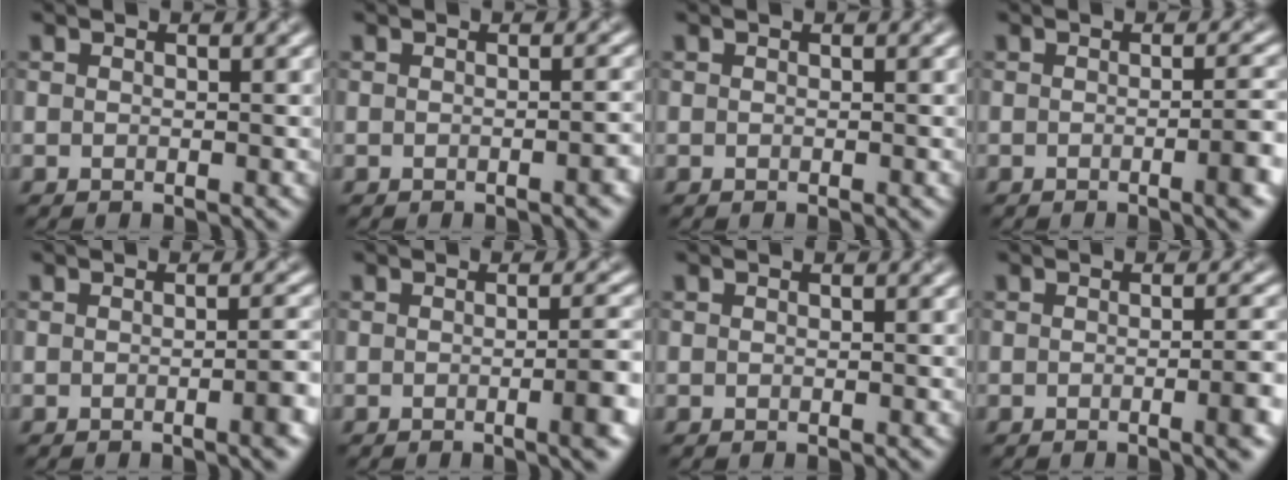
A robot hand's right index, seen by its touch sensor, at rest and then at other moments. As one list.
[{"total": 1.0, "force": [-0.7, 0.0, 0.7], "torque": [-0.013, 0.003, -0.008]}, {"total": 0.0}, {"total": 3.1, "force": [-1.1, 0.5, 2.8], "torque": [-0.036, 0.006, -0.019]}, {"total": 2.4, "force": [-1.1, 0.2, 2.2], "torque": [-0.027, 0.006, -0.016]}, {"total": 3.7, "force": [-1.1, 0.6, 3.4], "torque": [-0.045, 0.005, -0.018]}, {"total": 0.0}, {"total": 3.5, "force": [-1.2, 0.7, 3.2], "torque": [-0.040, 0.004, -0.018]}]